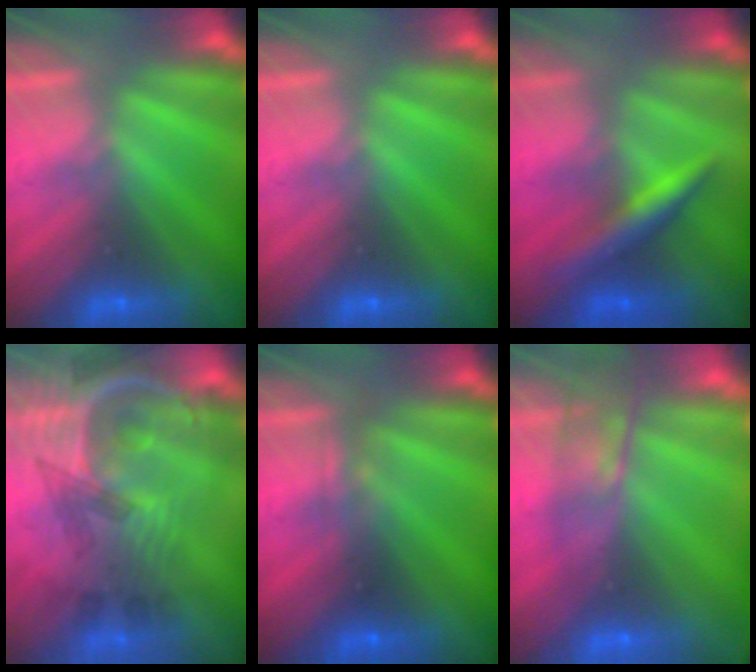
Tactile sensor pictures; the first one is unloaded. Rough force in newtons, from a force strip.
{"total": 0.0}
{"total": 2.3}
{"total": 6.2}
{"total": 2.3}
{"total": 7.3}